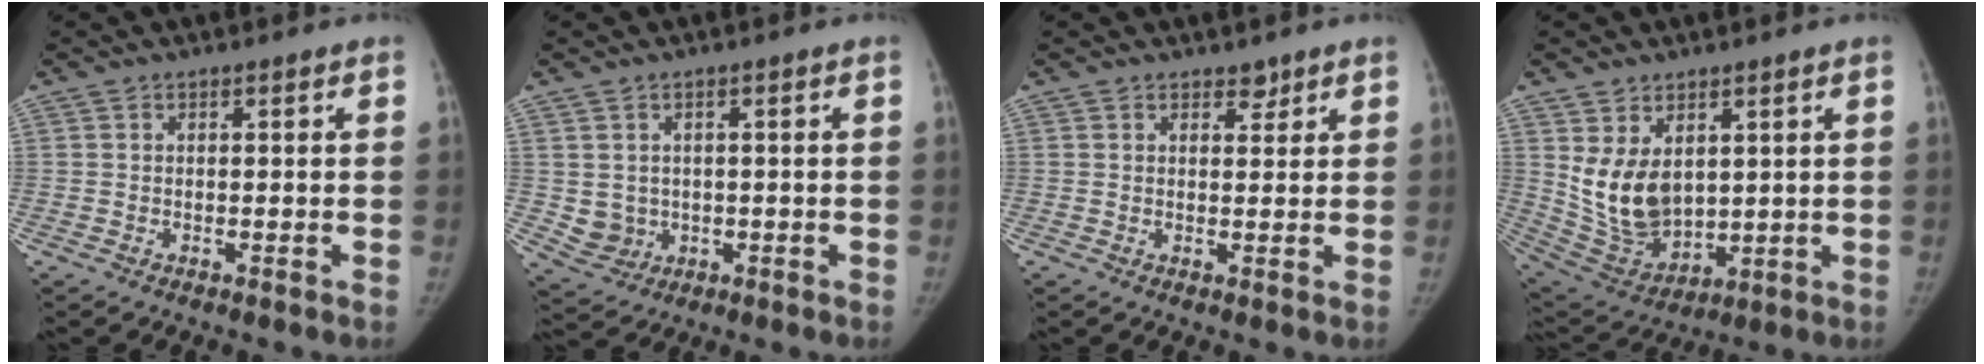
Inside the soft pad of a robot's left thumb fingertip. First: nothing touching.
{"total": 4.6, "force": [0.0, 4.3, 1.8], "torque": [-0.018, -0.001, 0.016]}
{"total": 1.8, "force": [1.4, 1.0, 0.5], "torque": [0.007, -0.009, 0.019]}
{"total": 11.9, "force": [3.0, 8.0, 8.3], "torque": [-0.127, -0.025, 0.085]}